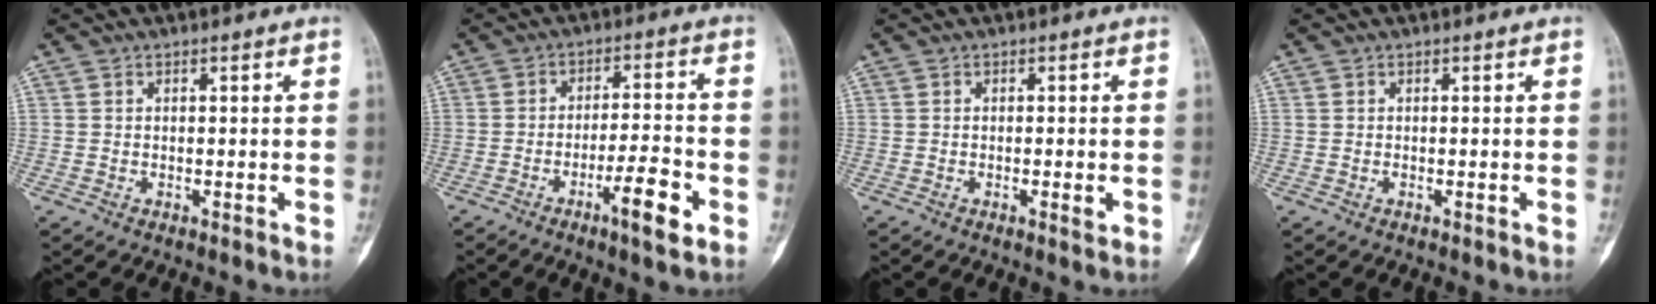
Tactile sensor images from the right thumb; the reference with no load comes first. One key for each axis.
{"total": 8.3, "fx": -3.9, "fy": 1.6, "fz": 7.2, "tx": -0.116, "ty": 0.020, "tz": -0.061}
{"total": 1.6, "fx": -0.5, "fy": 0.4, "fz": 1.5, "tx": -0.021, "ty": -0.003, "tz": -0.007}
{"total": 0.0}